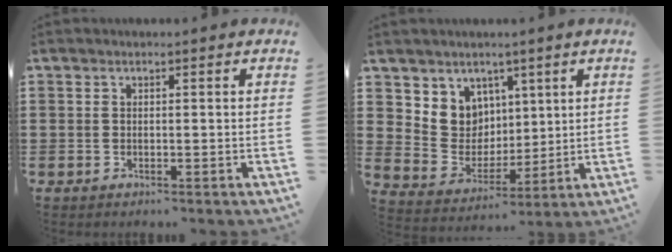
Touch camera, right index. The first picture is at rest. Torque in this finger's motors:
{"motor_torque": [0.47, 0.24, 0.27, 0.05]}